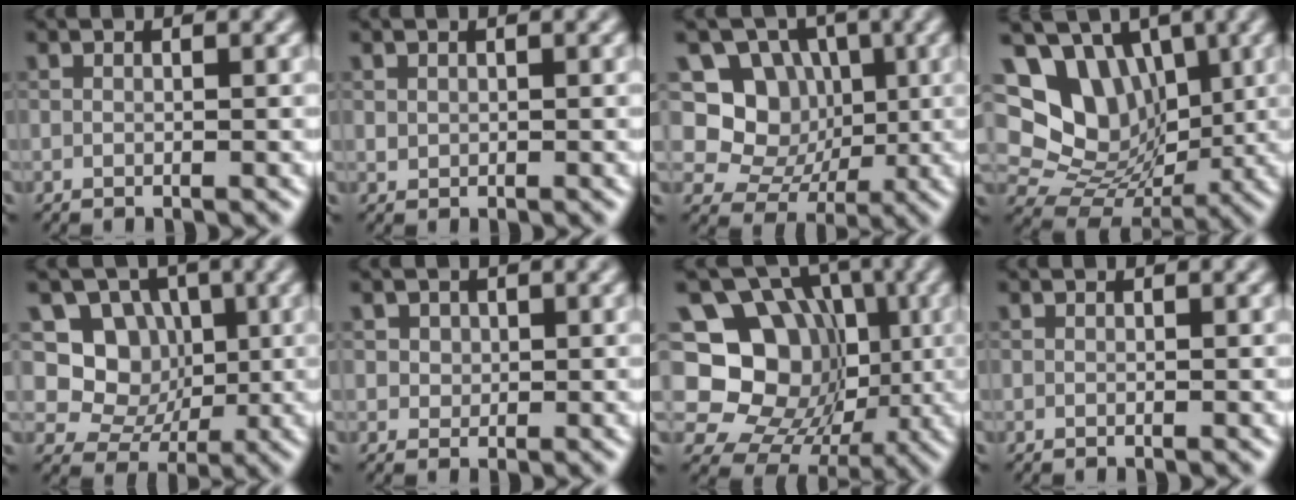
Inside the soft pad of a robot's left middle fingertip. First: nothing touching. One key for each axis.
{"total": 0.6, "fx": 0.3, "fy": 0.5, "fz": 0.1, "tx": 0.000, "ty": -0.003, "tz": 0.008}
{"total": 6.7, "fx": 1.6, "fy": 5.9, "fz": 2.7, "tx": -0.027, "ty": -0.002, "tz": 0.006}
{"total": 13.3, "fx": 4.5, "fy": 10.3, "fz": 7.1, "tx": -0.144, "ty": 0.039, "tz": 0.067}
{"total": 5.4, "fx": 1.2, "fy": 4.8, "fz": 2.3, "tx": -0.026, "ty": -0.005, "tz": 0.000}
{"total": 1.9, "fx": 0.9, "fy": 1.5, "fz": 0.7, "tx": -0.018, "ty": 0.001, "tz": 0.022}
{"total": 15.8, "fx": 1.3, "fy": 13.8, "fz": 7.6, "tx": -0.128, "ty": 0.043, "tz": 0.000}
{"total": 0.0}